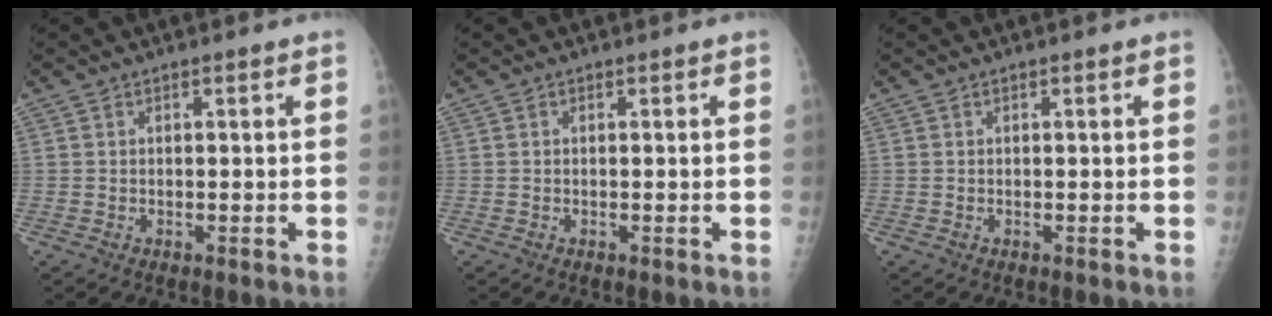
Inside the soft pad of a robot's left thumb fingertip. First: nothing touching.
{"total": 0.0}
{"total": 0.0}